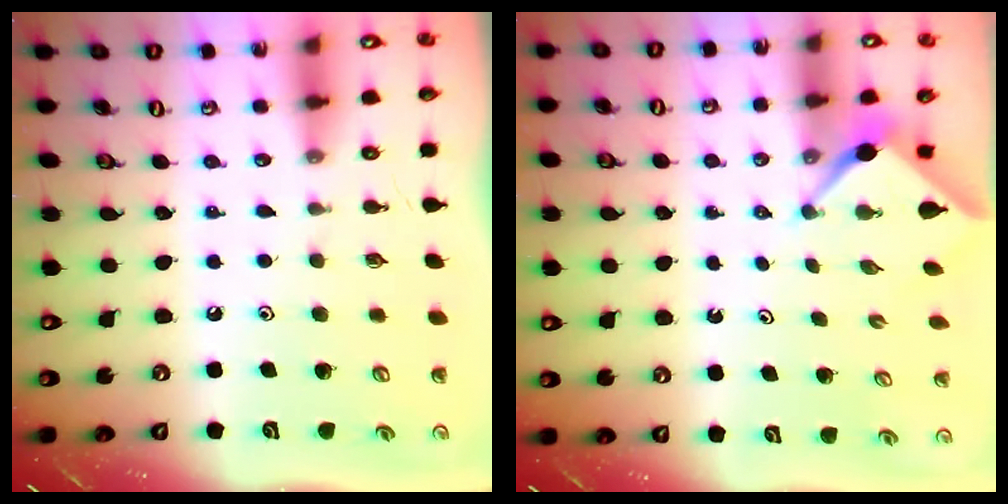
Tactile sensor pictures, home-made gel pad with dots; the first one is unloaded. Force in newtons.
{"total": 2.3, "press": 2.3, "slide": 0.2}